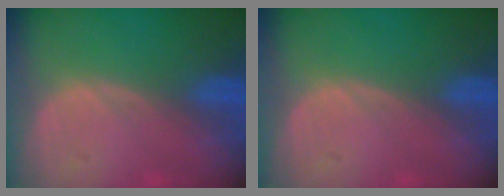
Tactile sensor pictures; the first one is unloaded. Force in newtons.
{"total": 0.0}